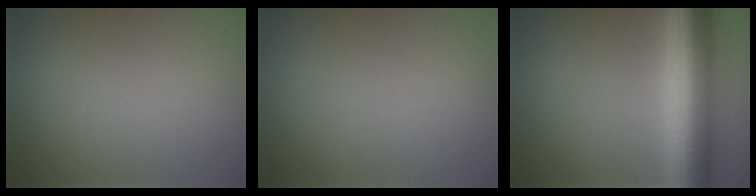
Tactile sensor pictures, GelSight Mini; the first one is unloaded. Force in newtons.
{"total": 0.0}
{"total": 9.8, "press": 9.8, "slide": 0.1}